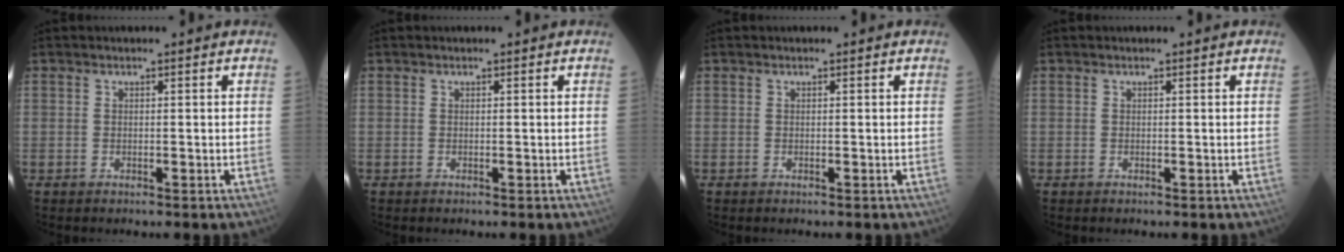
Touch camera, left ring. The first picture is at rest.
{"total": 0.0}
{"total": 0.0}
{"total": 0.0}